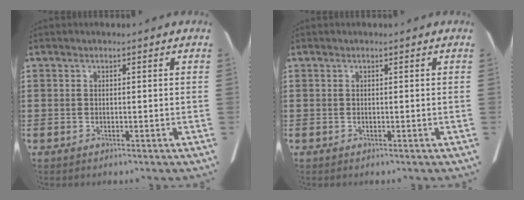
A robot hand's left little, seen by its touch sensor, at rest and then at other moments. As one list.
[{"total": 0.0}]